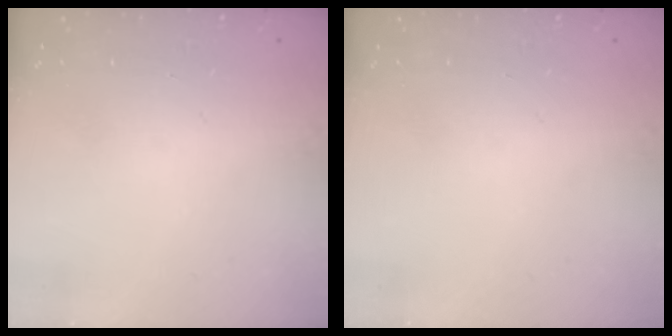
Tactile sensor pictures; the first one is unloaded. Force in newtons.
{"total": 0.0}